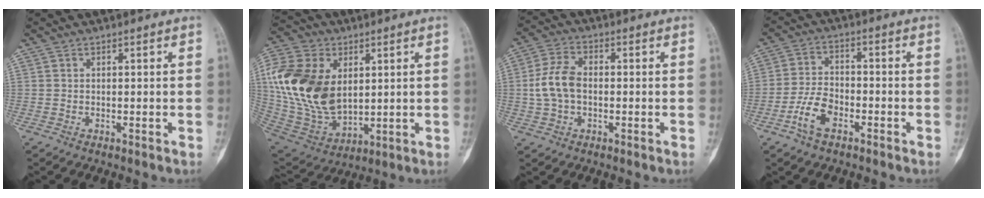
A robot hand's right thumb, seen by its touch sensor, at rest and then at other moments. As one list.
[{"total": 22.1, "force": [3.9, 14.6, 16.1], "torque": [-0.320, -0.018, 0.084]}, {"total": 7.7, "force": [-0.4, 5.0, 5.9], "torque": [-0.125, 0.019, -0.012]}, {"total": 7.0, "force": [-3.7, 3.8, 4.6], "torque": [-0.089, 0.022, -0.074]}]